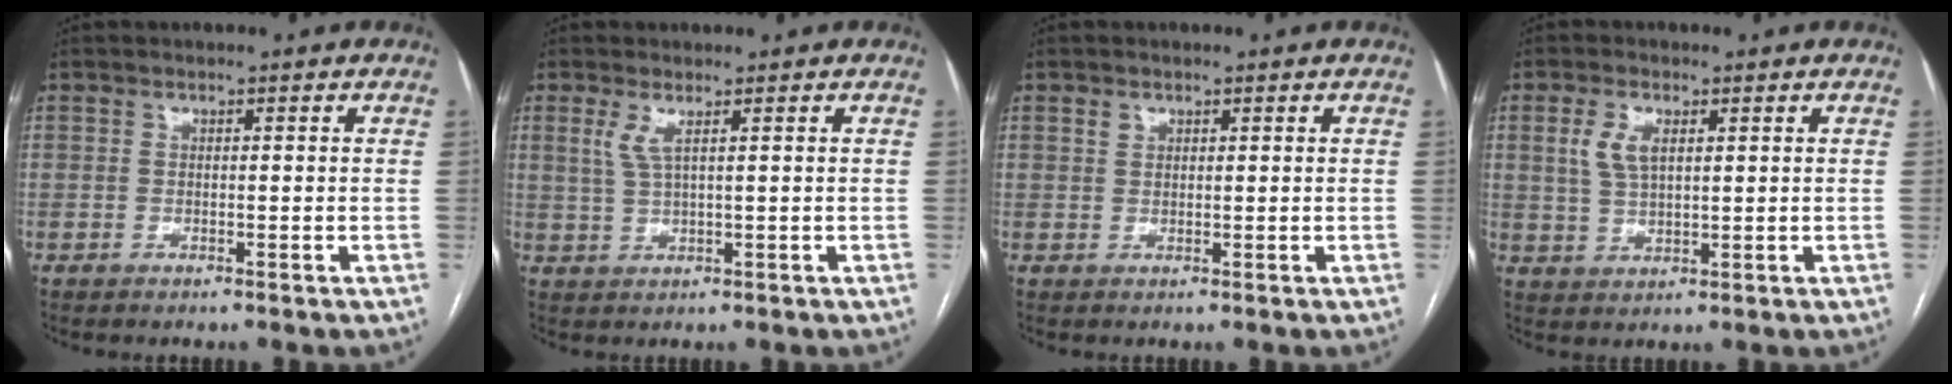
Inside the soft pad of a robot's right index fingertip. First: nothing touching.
{"total": 2.8, "force": [1.3, 0.2, 2.4], "torque": [-0.063, 0.001, 0.032]}
{"total": 1.1, "force": [0.7, 0.7, 0.3], "torque": [-0.003, 0.002, 0.012]}
{"total": 4.7, "force": [1.7, 2.1, 3.8], "torque": [-0.085, 0.007, 0.037]}